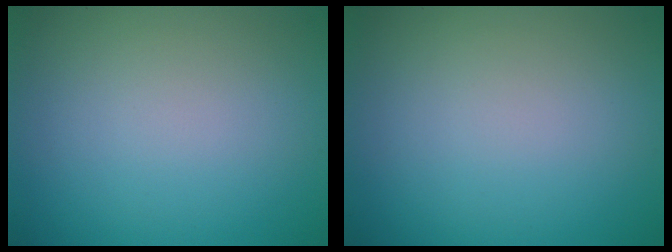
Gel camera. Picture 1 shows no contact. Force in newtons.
{"total": 0.0}